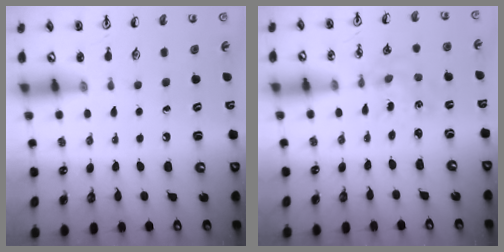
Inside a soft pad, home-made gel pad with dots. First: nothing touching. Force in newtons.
{"total": 2.3, "press": 2.3, "slide": 0.3}